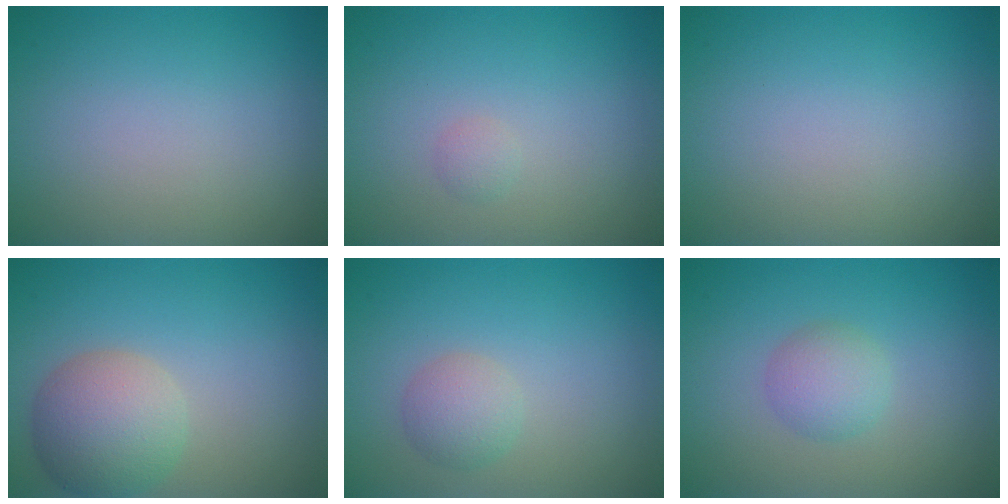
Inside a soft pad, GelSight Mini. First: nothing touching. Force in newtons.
{"total": 0.7, "press": 0.7, "slide": 0.0}
{"total": 0.0}
{"total": 5.4, "press": 5.4, "slide": 0.4}
{"total": 2.1, "press": 2.1, "slide": 0.1}
{"total": 2.4, "press": 2.4, "slide": 0.1}